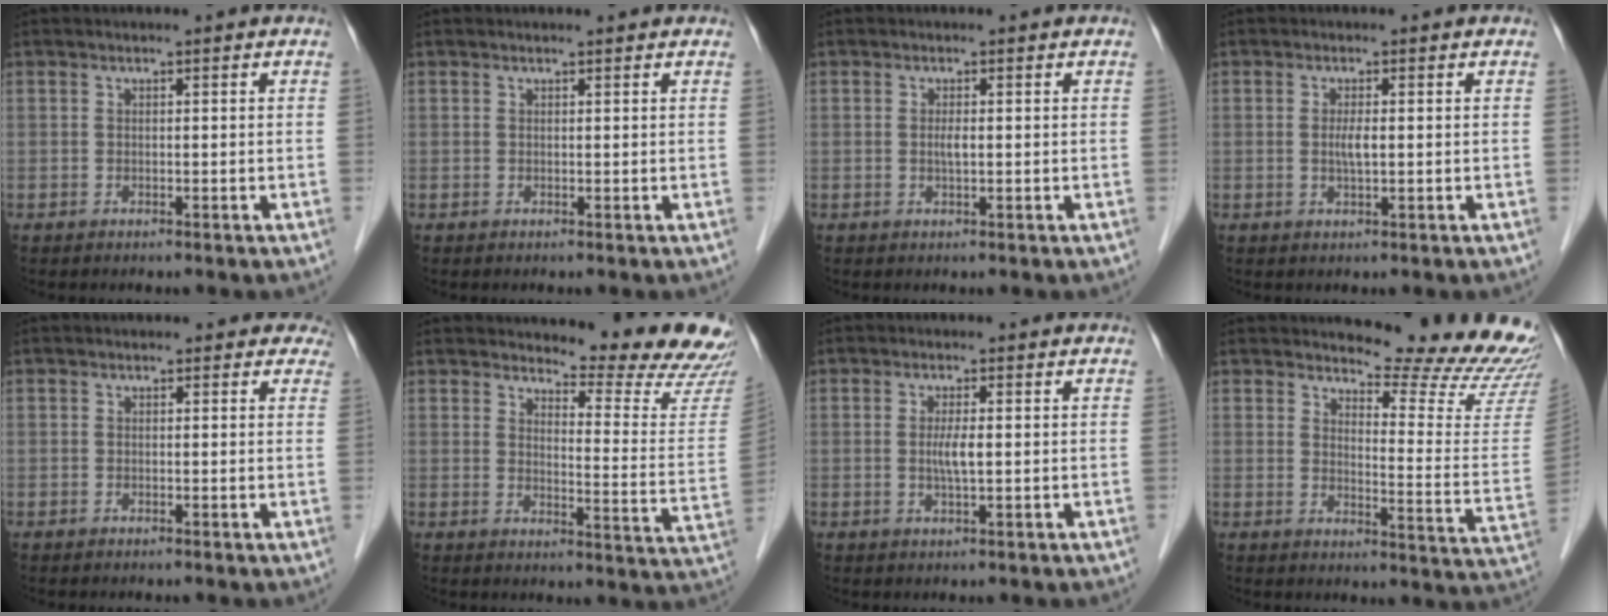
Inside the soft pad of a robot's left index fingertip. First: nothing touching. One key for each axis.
{"total": 1.2, "fx": 1.2, "fy": 0.2, "fz": 0.2, "tx": -0.014, "ty": 0.005, "tz": 0.012}
{"total": 1.2, "fx": 0.1, "fy": 0.2, "fz": 1.2, "tx": -0.025, "ty": 0.000, "tz": 0.000}
{"total": 2.0, "fx": 0.1, "fy": 0.3, "fz": 1.9, "tx": -0.041, "ty": -0.001, "tz": 0.002}
{"total": 2.0, "fx": 1.4, "fy": 1.5, "fz": -0.1, "tx": 0.017, "ty": -0.006, "tz": -0.006}
{"total": 14.9, "fx": 14.4, "fy": 0.4, "fz": 3.6, "tx": -0.042, "ty": -0.114, "tz": 0.154}
{"total": 2.7, "fx": 0.0, "fy": 0.3, "fz": 2.7, "tx": -0.055, "ty": -0.002, "tz": 0.001}
{"total": 16.5, "fx": 15.8, "fy": 1.0, "fz": 4.7, "tx": -0.054, "ty": -0.121, "tz": 0.169}